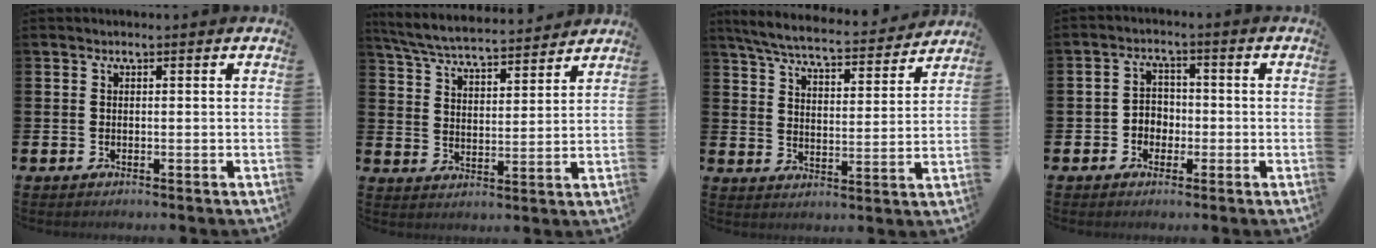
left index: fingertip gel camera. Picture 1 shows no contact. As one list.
[{"total": 6.2, "force": [6.0, 0.7, 1.4], "torque": [-0.057, -0.039, 0.105]}, {"total": 6.6, "force": [6.2, 0.8, 2.1], "torque": [-0.071, -0.042, 0.105]}, {"total": 2.9, "force": [-1.3, 2.4, 1.0], "torque": [-0.026, 0.007, -0.030]}]